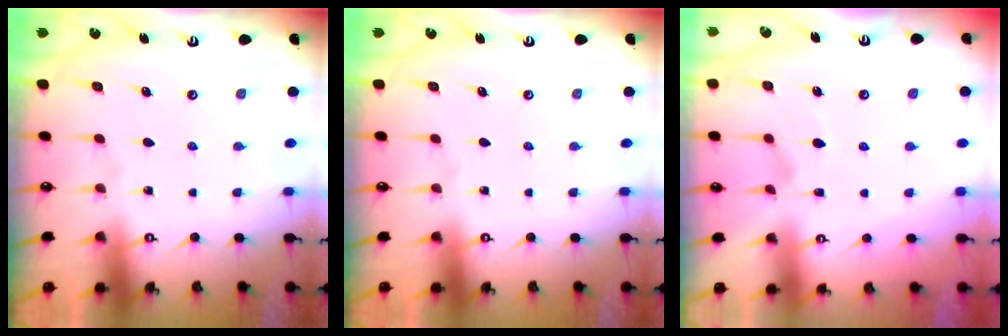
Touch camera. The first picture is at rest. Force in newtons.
{"total": 0.0}
{"total": 1.4, "press": 0.7, "slide": 1.1}